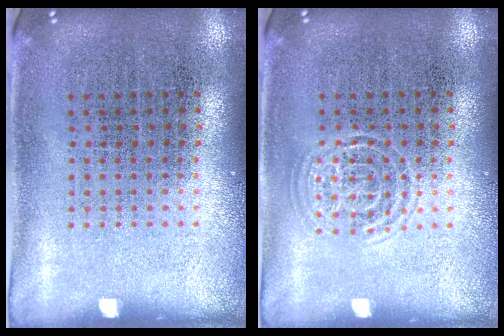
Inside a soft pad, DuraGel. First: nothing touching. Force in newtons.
{"total": 1.5, "press": 1.5, "slide": 0.3}